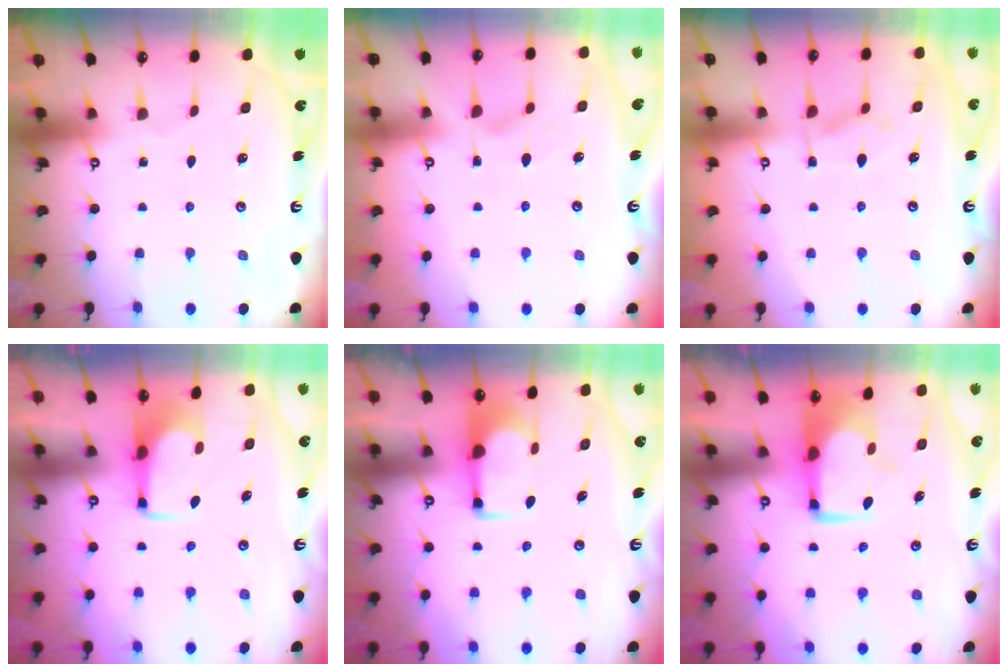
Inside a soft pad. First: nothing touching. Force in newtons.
{"total": 1.6, "press": 1.2, "slide": 1.0}
{"total": 3.8, "press": 3.6, "slide": 1.1}
{"total": 2.0, "press": 2.0, "slide": 0.2}
{"total": 1.1, "press": 1.1, "slide": 0.0}
{"total": 0.6, "press": 0.1, "slide": 0.6}